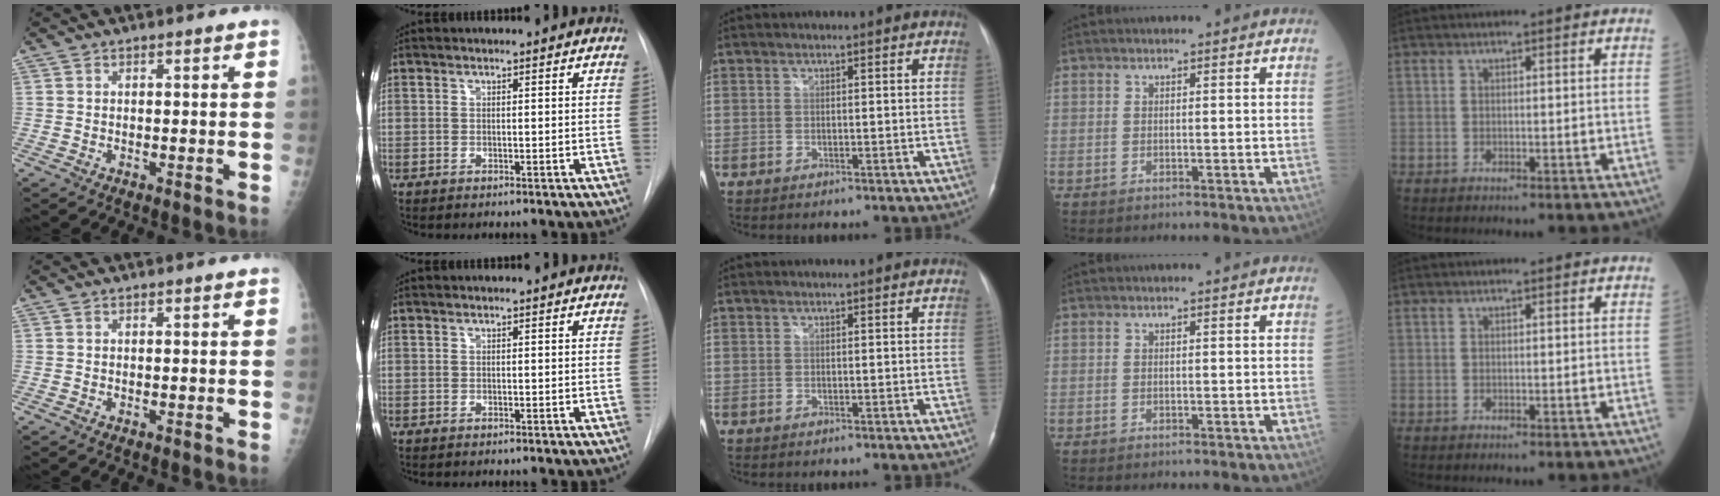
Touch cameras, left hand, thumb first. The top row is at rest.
{}